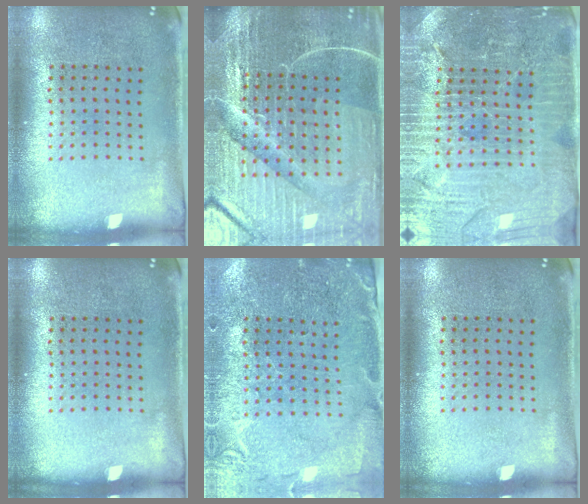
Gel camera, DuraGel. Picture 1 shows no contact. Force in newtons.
{"total": 5.9, "press": 5.4, "slide": 2.5}
{"total": 4.9, "press": 4.6, "slide": 1.7}
{"total": 0.0}
{"total": 0.5, "press": 0.5, "slide": 0.2}
{"total": 0.0}